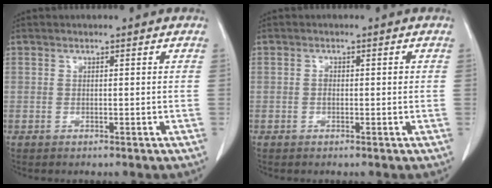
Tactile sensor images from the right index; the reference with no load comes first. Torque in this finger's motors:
{"motor_torque": [0.28, 0.02, 0.02, 0.03]}